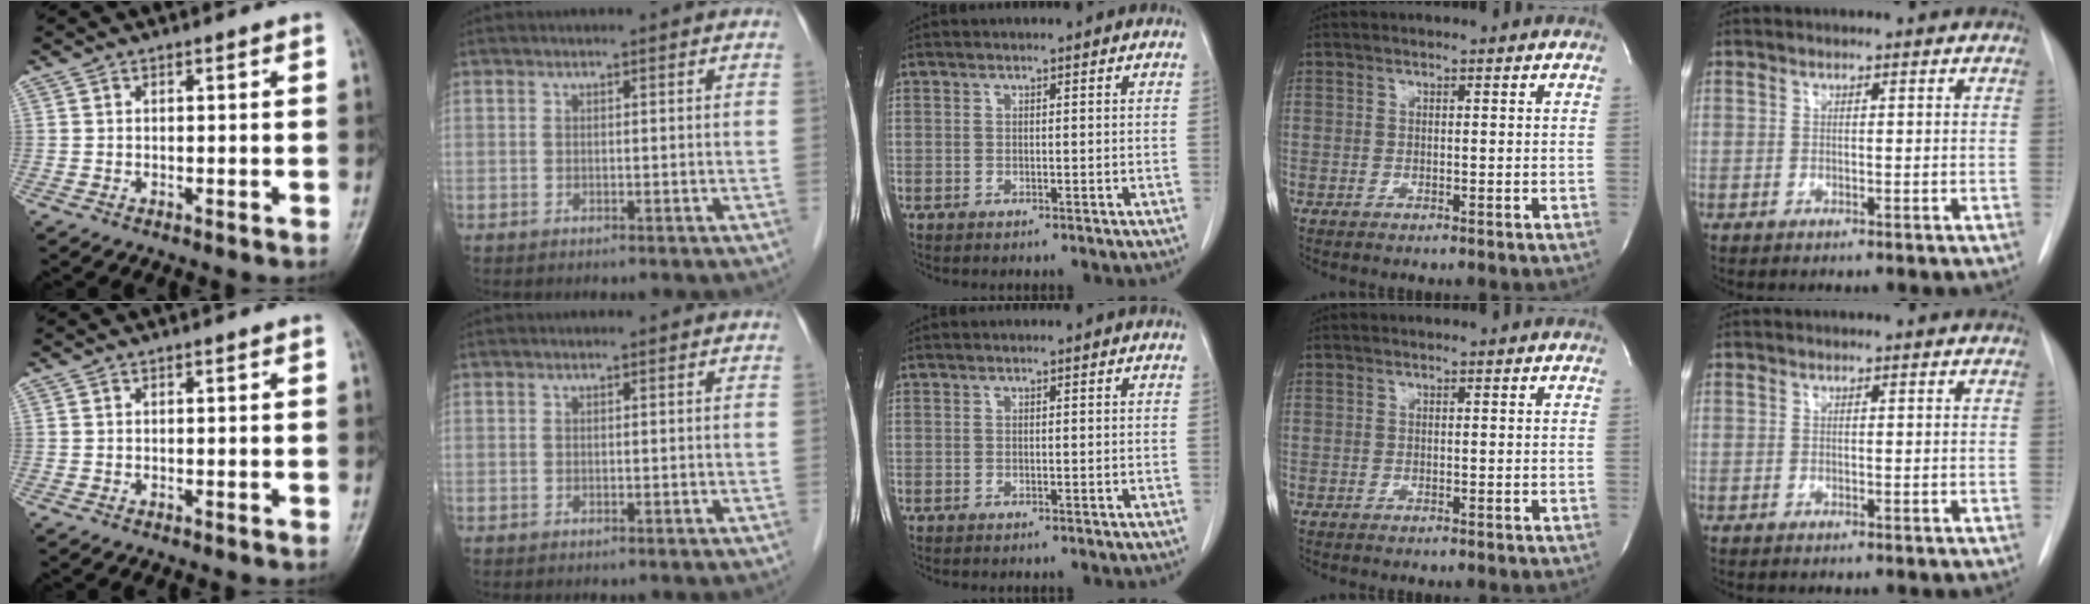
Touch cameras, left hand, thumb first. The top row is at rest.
{}